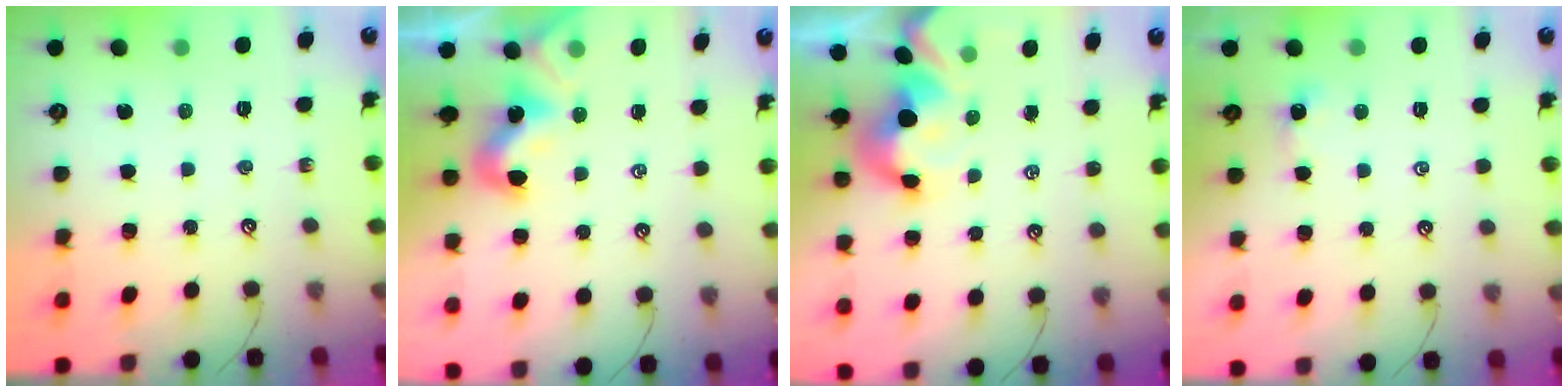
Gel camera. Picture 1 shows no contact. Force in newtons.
{"total": 1.8, "press": 1.8, "slide": 0.5}
{"total": 5.9, "press": 5.8, "slide": 0.9}
{"total": 1.4, "press": 1.3, "slide": 0.3}